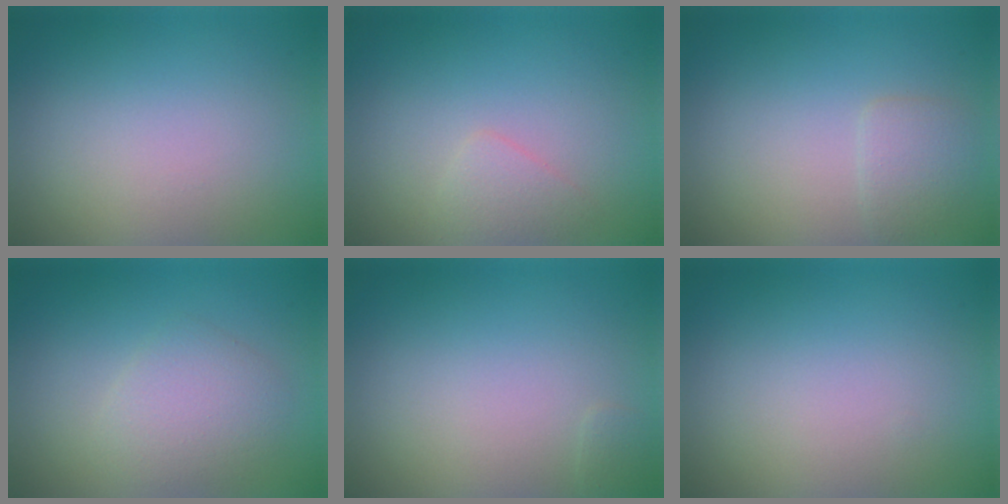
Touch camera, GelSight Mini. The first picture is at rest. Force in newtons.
{"total": 1.4, "press": 1.4, "slide": 0.0}
{"total": 1.7, "press": 1.7, "slide": 0.1}
{"total": 2.8, "press": 2.8, "slide": 0.1}
{"total": 0.5, "press": 0.5, "slide": 0.0}
{"total": 0.0}